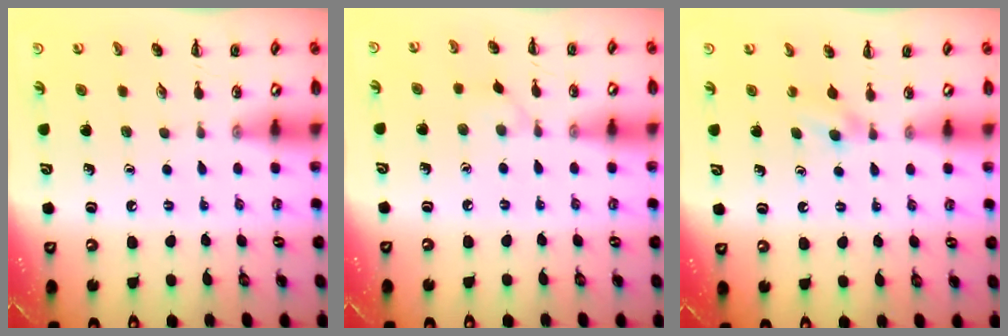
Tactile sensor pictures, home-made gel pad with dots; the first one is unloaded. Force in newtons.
{"total": 3.2, "press": 3.0, "slide": 1.2}
{"total": 2.0, "press": 1.8, "slide": 0.9}